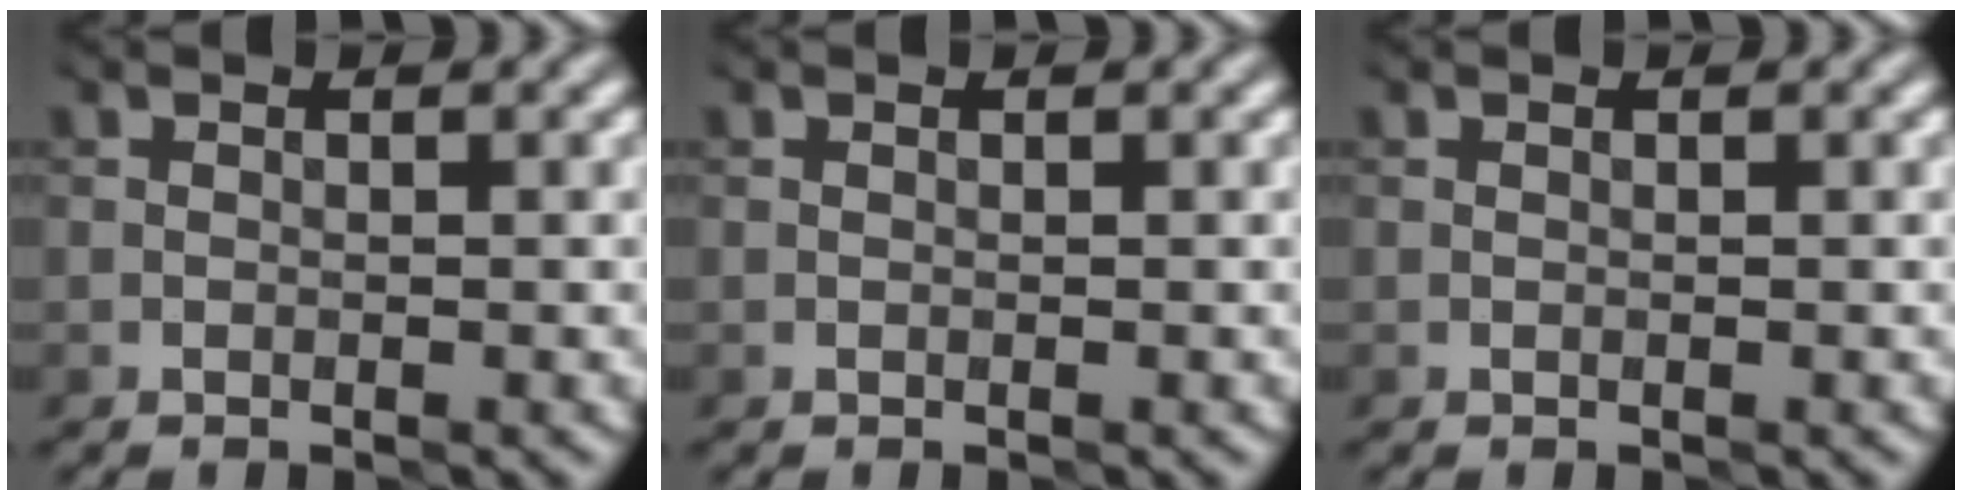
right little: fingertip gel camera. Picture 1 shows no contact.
{"total": 0.0}
{"total": 0.0}